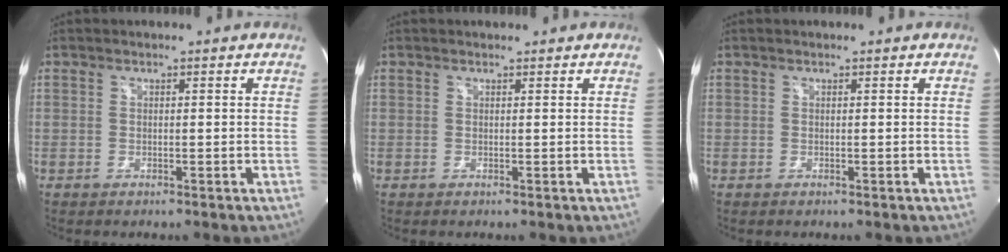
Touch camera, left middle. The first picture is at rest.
{"total": 0.7, "force": [0.7, 0.2, 0.0], "torque": [-0.009, 0.008, 0.012]}
{"total": 0.0}